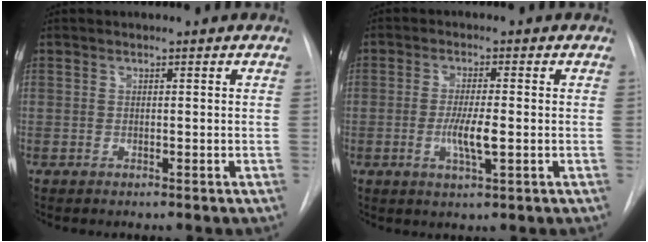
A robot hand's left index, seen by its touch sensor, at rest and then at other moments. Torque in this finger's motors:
{"motor_torque": [0.84, 0.09, 0.22, 0.05]}